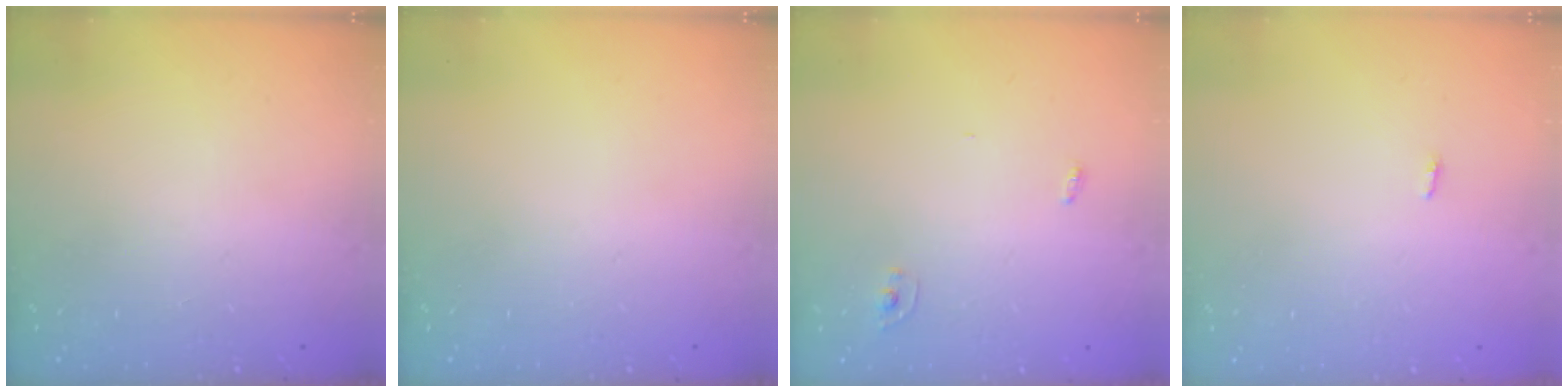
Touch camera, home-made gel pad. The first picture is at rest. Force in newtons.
{"total": 0.0}
{"total": 2.4, "press": 2.4, "slide": 0.2}
{"total": 2.8, "press": 1.8, "slide": 2.2}